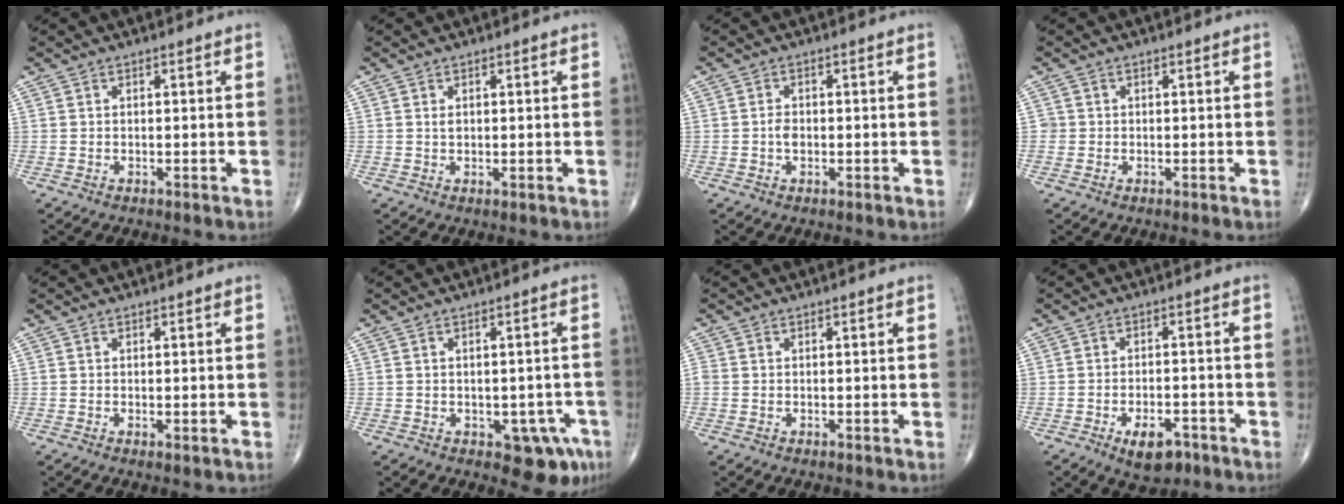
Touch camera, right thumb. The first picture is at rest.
{"total": 0.8, "force": [0.3, 0.5, 0.6], "torque": [-0.011, -0.003, 0.007]}
{"total": 1.9, "force": [-0.4, 1.3, 1.3], "torque": [-0.020, 0.003, -0.010]}
{"total": 1.1, "force": [-0.2, 1.1, 0.0], "torque": [0.007, 0.005, -0.006]}
{"total": 0.6, "force": [-0.1, 0.2, 0.6], "torque": [-0.015, -0.005, -0.001]}
{"total": 6.4, "force": [-2.7, 3.6, 4.6], "torque": [-0.027, 0.008, -0.025]}
{"total": 1.0, "force": [-0.1, 0.9, 0.5], "torque": [-0.010, 0.002, -0.002]}
{"total": 6.7, "force": [-3.7, 3.4, 4.4], "torque": [-0.059, 0.016, -0.054]}